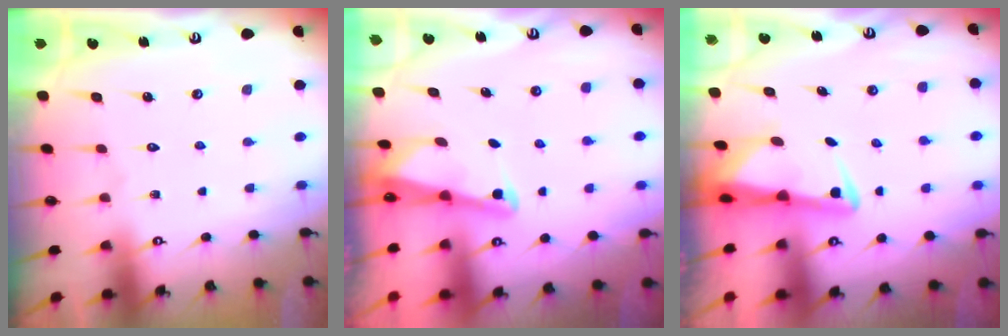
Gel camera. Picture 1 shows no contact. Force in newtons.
{"total": 2.2, "press": 2.2, "slide": 0.3}
{"total": 3.2, "press": 3.1, "slide": 0.7}